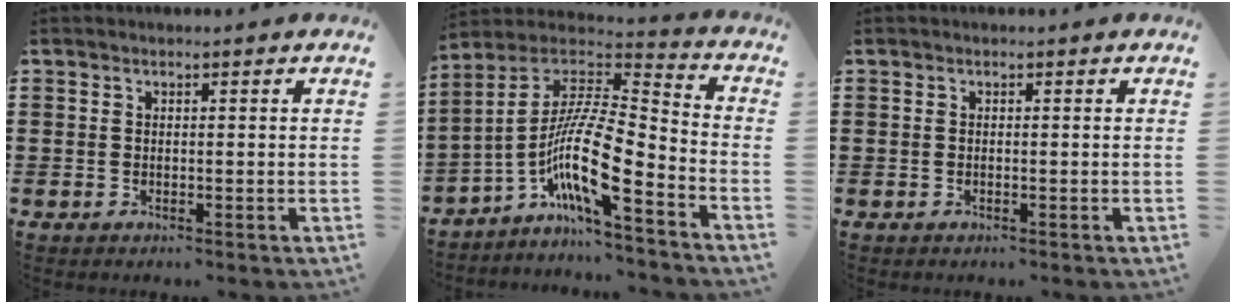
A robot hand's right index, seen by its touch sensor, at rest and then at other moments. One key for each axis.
{"total": 14.2, "fx": -6.0, "fy": 3.1, "fz": 12.5, "tx": -0.271, "ty": -0.021, "tz": -0.122}
{"total": 0.0}